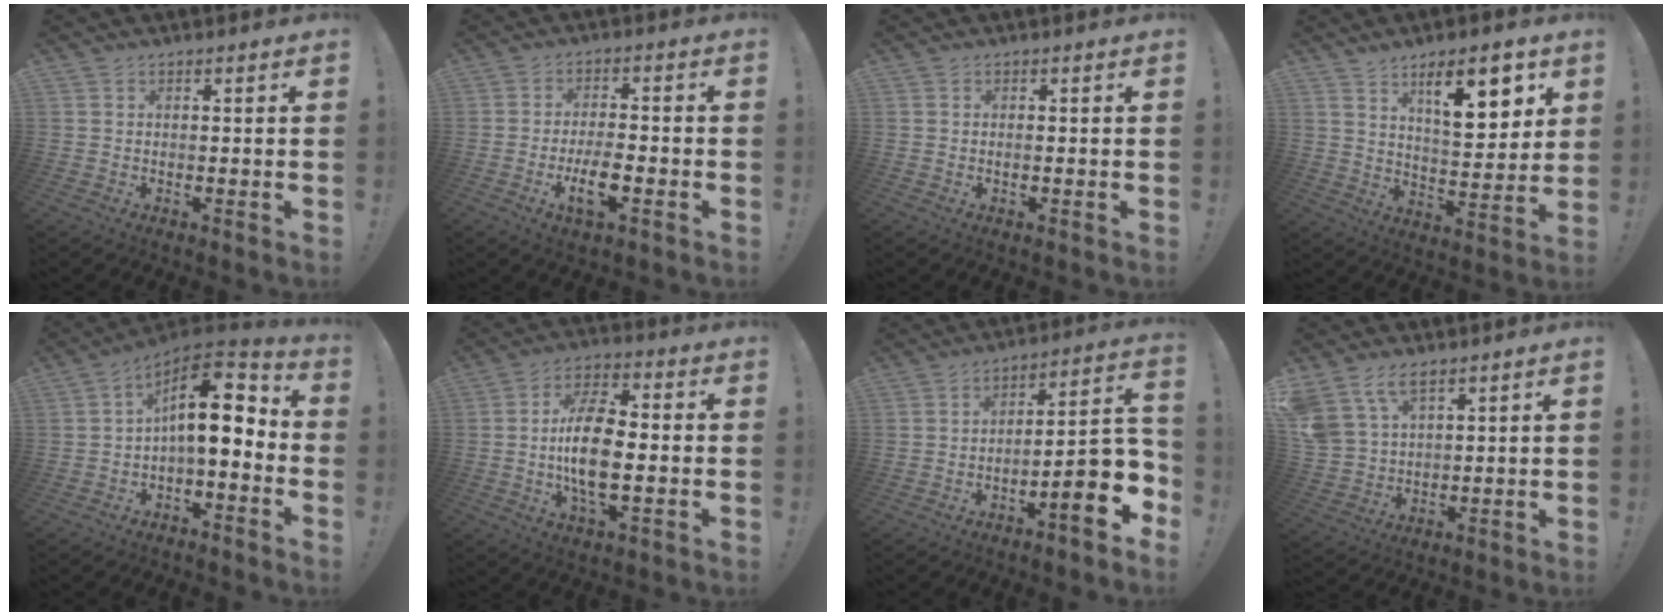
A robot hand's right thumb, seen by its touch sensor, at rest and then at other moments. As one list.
[{"total": 8.4, "force": [-3.4, 2.7, 7.2], "torque": [-0.146, 0.002, -0.060]}, {"total": 0.7, "force": [-0.3, 0.1, 0.6], "torque": [-0.005, -0.002, -0.008]}, {"total": 14.2, "force": [7.7, 4.8, 10.8], "torque": [-0.148, -0.030, 0.120]}, {"total": 14.3, "force": [1.6, 6.4, 12.7], "torque": [-0.200, -0.005, 0.022]}, {"total": 14.3, "force": [-1.5, 6.6, 12.6], "torque": [-0.244, 0.001, -0.035]}, {"total": 13.4, "force": [-6.3, 3.1, 11.5], "torque": [-0.129, 0.021, -0.104]}, {"total": 9.1, "force": [6.0, 4.8, 4.8], "torque": [-0.104, -0.027, 0.122]}]